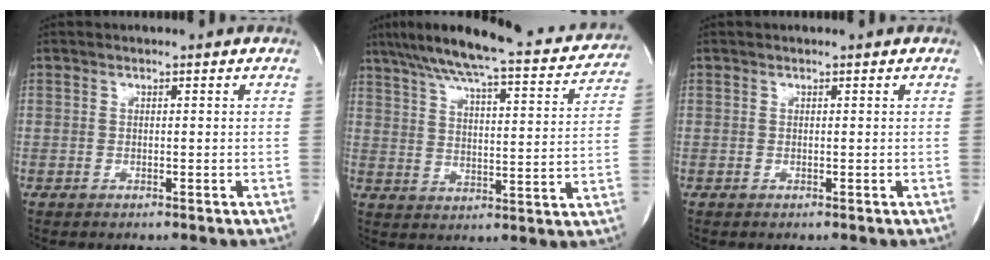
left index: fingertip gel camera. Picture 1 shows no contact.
{"total": 23.1, "force": [20.4, 3.6, 10.3], "torque": [-0.163, -0.006, 0.266]}
{"total": 0.0}